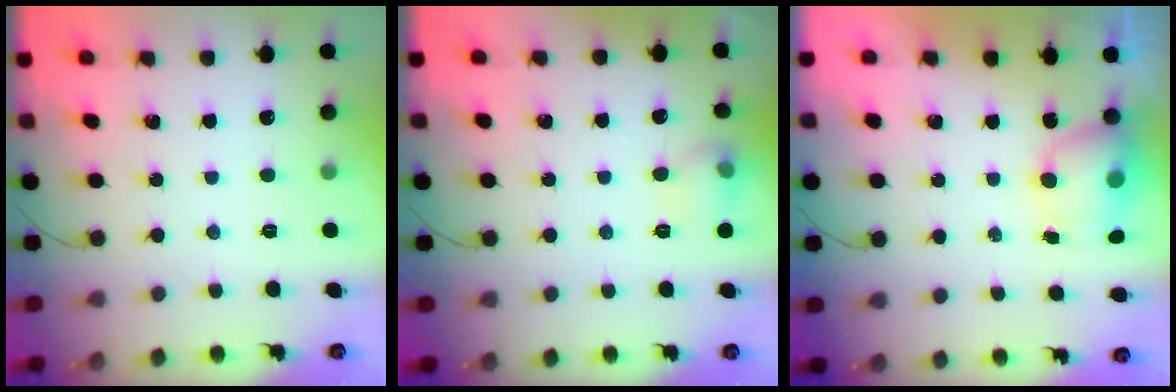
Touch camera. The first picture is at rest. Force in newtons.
{"total": 6.5, "press": 6.4, "slide": 1.3}
{"total": 7.1, "press": 7.1, "slide": 1.0}